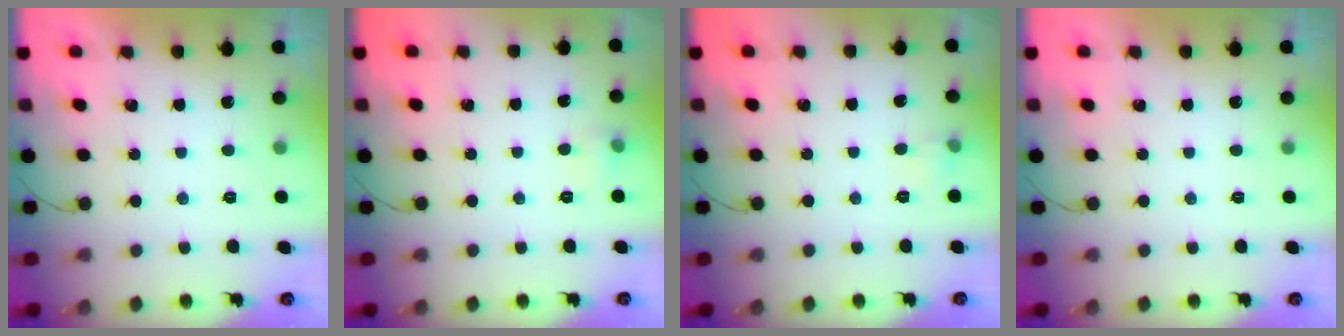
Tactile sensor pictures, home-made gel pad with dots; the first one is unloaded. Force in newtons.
{"total": 4.0, "press": 3.8, "slide": 1.3}
{"total": 3.7, "press": 3.5, "slide": 1.2}
{"total": 0.0}